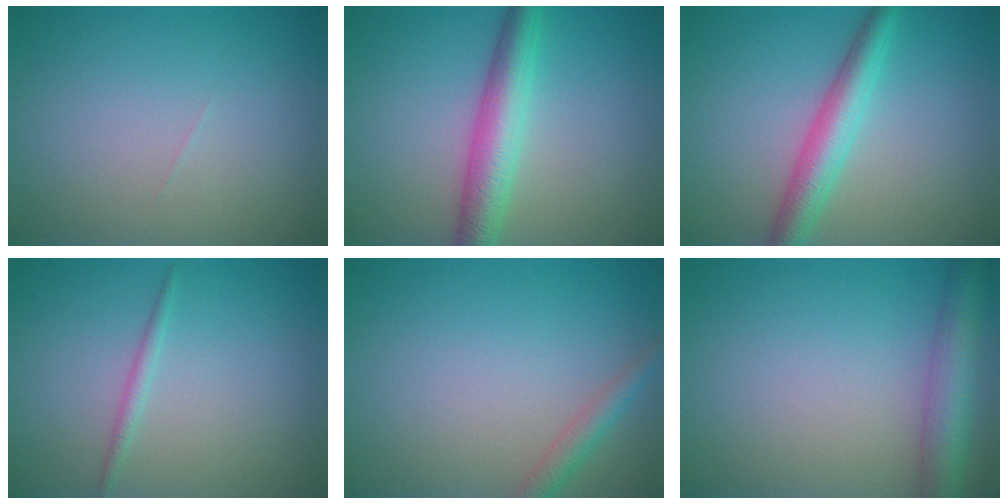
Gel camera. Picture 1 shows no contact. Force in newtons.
{"total": 4.9, "press": 4.9, "slide": 0.1}
{"total": 4.1, "press": 4.1, "slide": 0.2}
{"total": 1.0, "press": 1.0, "slide": 0.0}
{"total": 2.0, "press": 2.0, "slide": 0.1}
{"total": 4.9, "press": 4.9, "slide": 0.2}